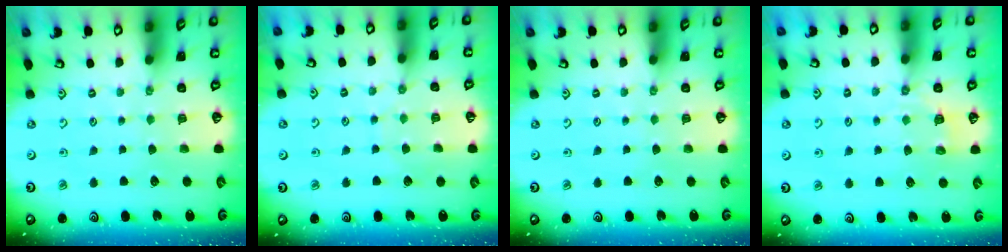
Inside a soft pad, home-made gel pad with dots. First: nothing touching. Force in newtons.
{"total": 6.0, "press": 5.9, "slide": 0.6}
{"total": 0.0}
{"total": 3.9, "press": 3.6, "slide": 1.5}